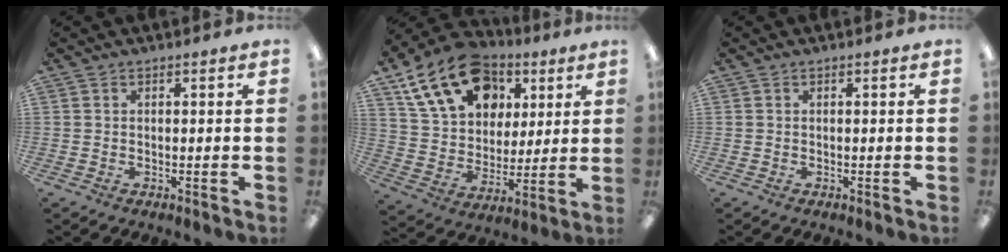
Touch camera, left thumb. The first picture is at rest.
{"total": 20.1, "force": [10.8, 13.8, 9.8], "torque": [-0.172, -0.037, 0.203]}
{"total": 0.0}